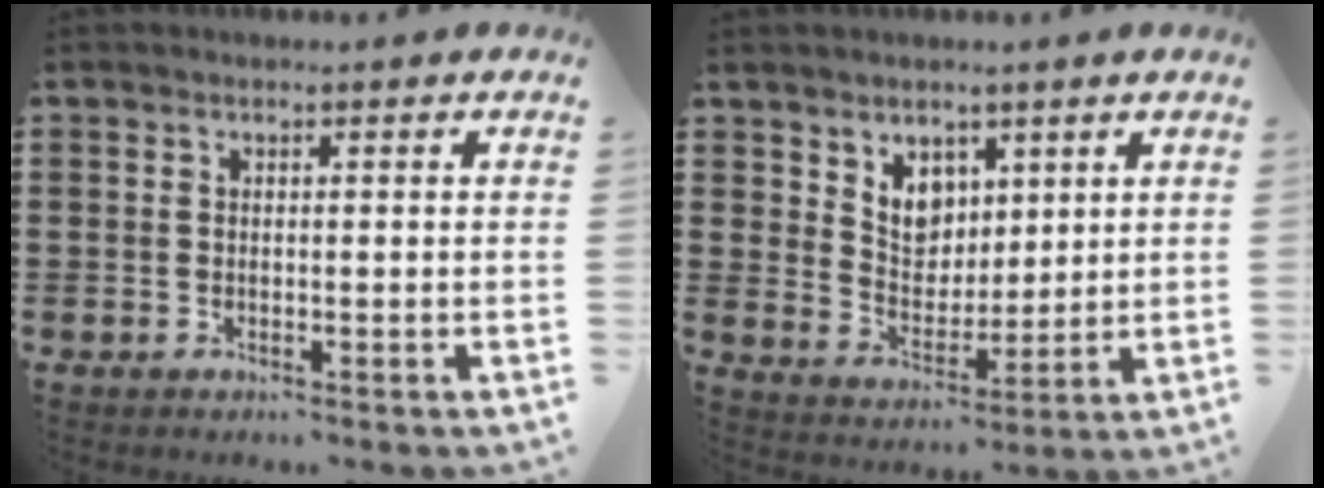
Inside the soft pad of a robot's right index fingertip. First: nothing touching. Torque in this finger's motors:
{"motor_torque": [0.83, 0.83, 0.12, 0.05]}